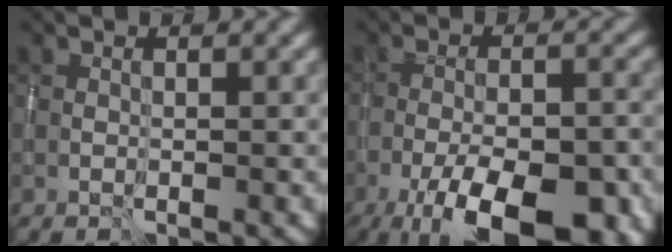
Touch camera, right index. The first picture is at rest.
{"total": 12.6, "force": [-7.0, 4.6, 9.5], "torque": [-0.146, -0.006, -0.110]}